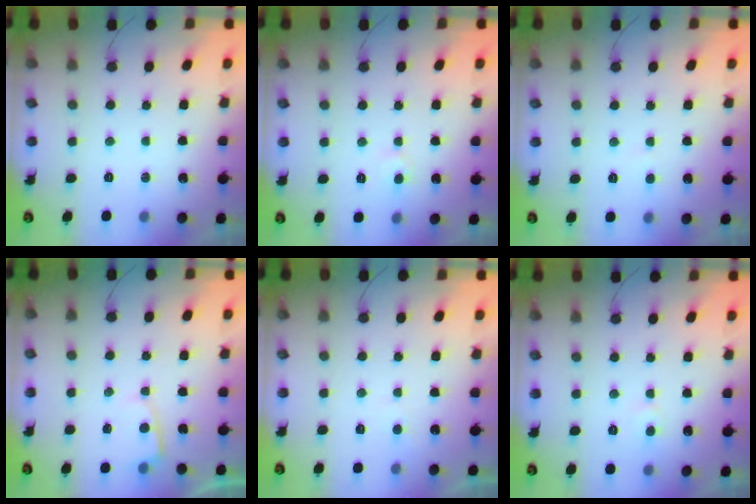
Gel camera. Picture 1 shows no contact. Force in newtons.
{"total": 3.7, "press": 3.7, "slide": 0.3}
{"total": 1.8, "press": 1.8, "slide": 0.2}
{"total": 2.6, "press": 2.6, "slide": 0.2}
{"total": 2.0, "press": 2.0, "slide": 0.2}
{"total": 3.8, "press": 3.8, "slide": 0.4}